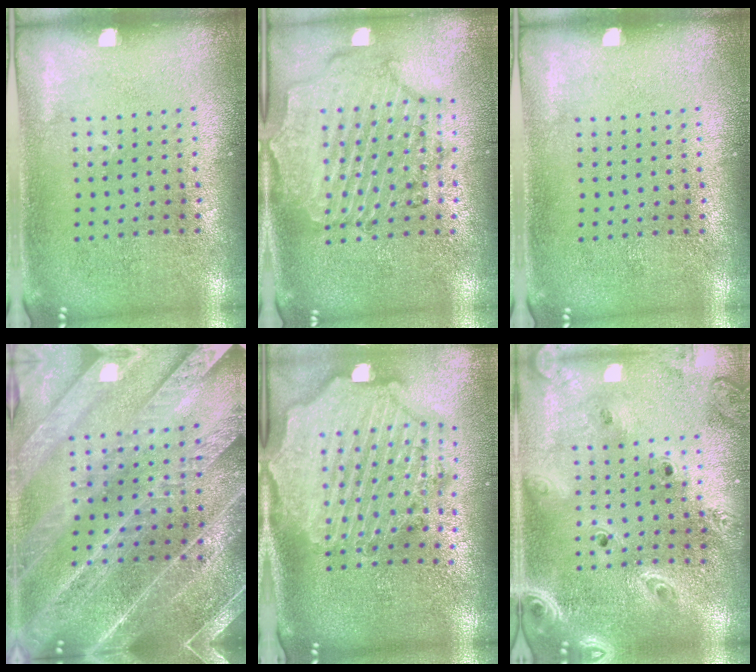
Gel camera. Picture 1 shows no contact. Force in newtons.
{"total": 1.4, "press": 1.4, "slide": 0.2}
{"total": 0.0}
{"total": 4.0, "press": 3.7, "slide": 1.5}
{"total": 3.6, "press": 3.0, "slide": 2.0}
{"total": 3.0, "press": 2.5, "slide": 1.6}